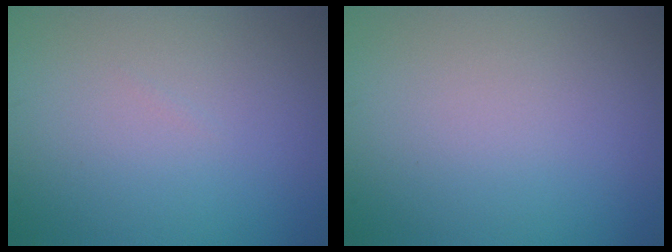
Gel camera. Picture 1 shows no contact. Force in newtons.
{"total": 0.0}